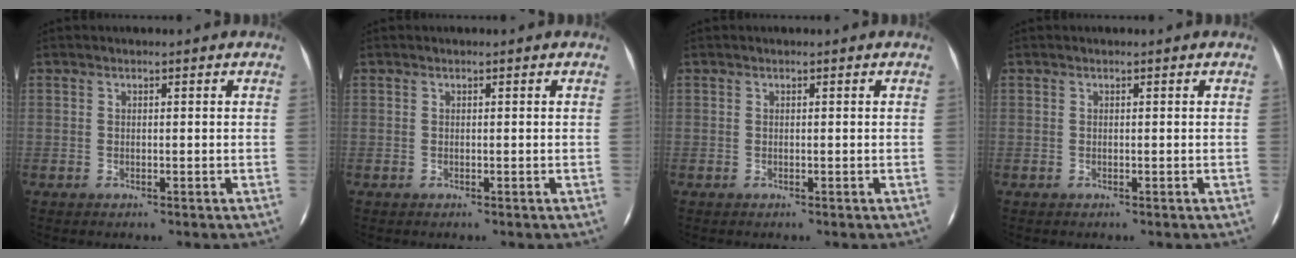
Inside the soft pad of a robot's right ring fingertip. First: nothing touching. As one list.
[{"total": 0.0}, {"total": 0.0}, {"total": 0.0}]